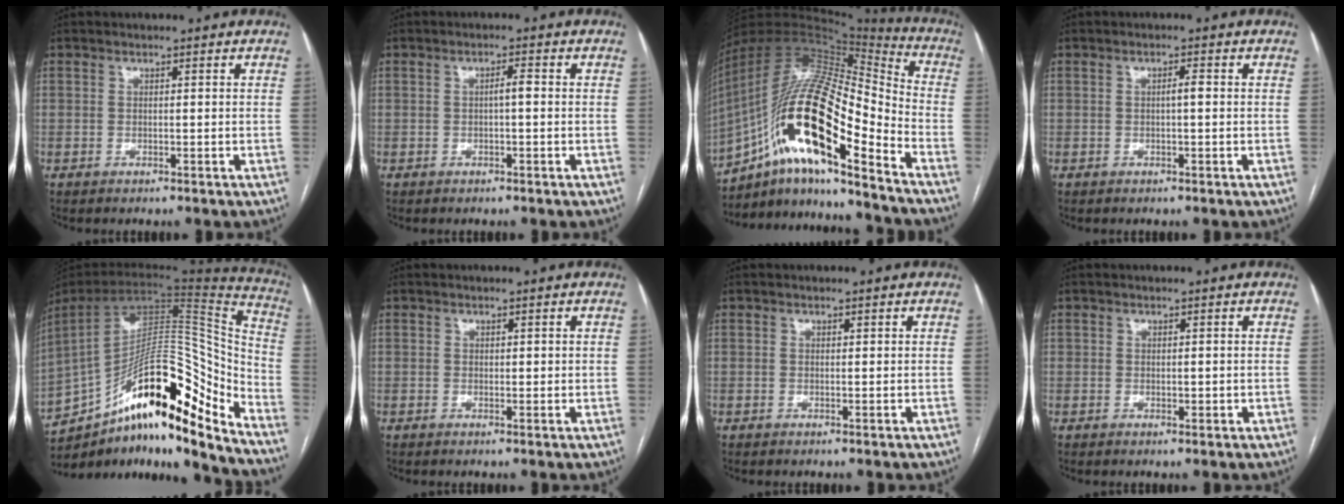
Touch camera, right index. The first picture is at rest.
{"total": 1.6, "force": [-0.1, 0.2, 1.6], "torque": [-0.025, 0.004, -0.001]}
{"total": 23.7, "force": [-11.6, 5.3, 20.0], "torque": [-0.390, 0.007, -0.204]}
{"total": 1.2, "force": [0.0, 0.1, 1.2], "torque": [-0.020, 0.003, 0.000]}
{"total": 24.9, "force": [-16.3, 4.6, 18.3], "torque": [-0.270, 0.035, -0.268]}
{"total": 0.7, "force": [0.3, 0.4, 0.5], "torque": [-0.005, -0.002, 0.005]}
{"total": 0.0}
{"total": 1.0, "force": [0.3, 0.9, 0.4], "torque": [-0.005, 0.001, 0.009]}